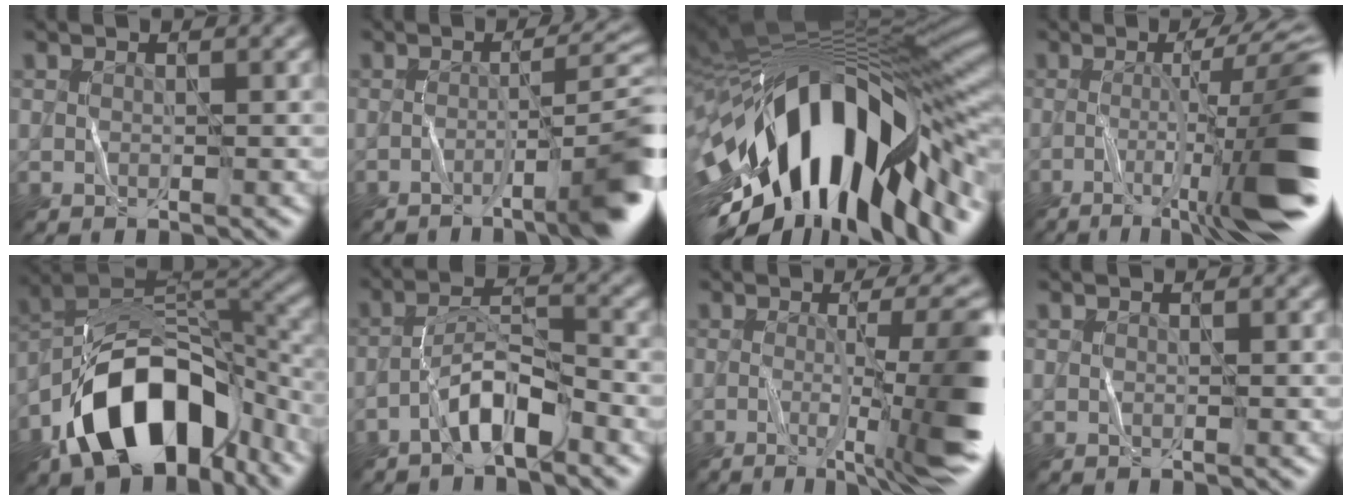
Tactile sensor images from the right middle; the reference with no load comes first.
{"total": 7.2, "force": [-3.2, 1.2, 6.3], "torque": [-0.075, 0.014, -0.049]}
{"total": 17.5, "force": [-5.8, 7.6, 14.6], "torque": [-0.235, 0.011, -0.105]}
{"total": 13.5, "force": [-3.1, 2.4, 12.9], "torque": [-0.171, 0.007, -0.049]}
{"total": 13.0, "force": [-7.2, 7.4, 7.9], "torque": [-0.124, 0.002, -0.132]}
{"total": 4.4, "force": [-3.0, 1.1, 3.0], "torque": [-0.051, 0.021, -0.059]}
{"total": 9.1, "force": [-1.5, 1.6, 8.8], "torque": [-0.115, -0.001, -0.024]}
{"total": 0.0}